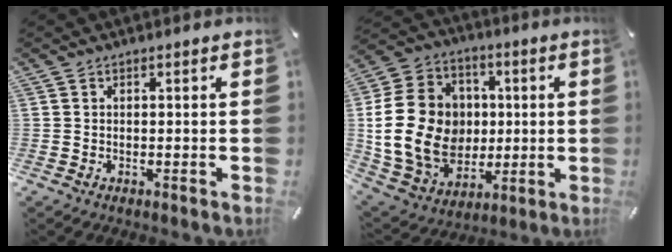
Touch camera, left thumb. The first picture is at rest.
{"total": 21.4, "force": [0.3, 17.9, 11.6], "torque": [-0.229, 0.016, 0.021]}